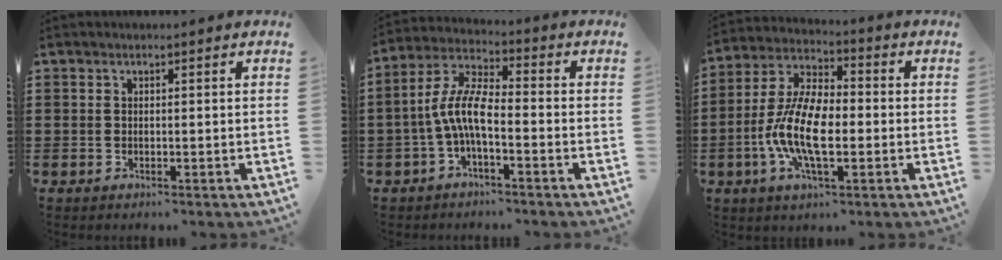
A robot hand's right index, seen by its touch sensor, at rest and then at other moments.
{"total": 7.5, "force": [-2.4, 2.3, 6.8], "torque": [-0.168, -0.013, -0.053]}
{"total": 10.6, "force": [-2.6, 4.4, 9.2], "torque": [-0.213, -0.009, -0.054]}